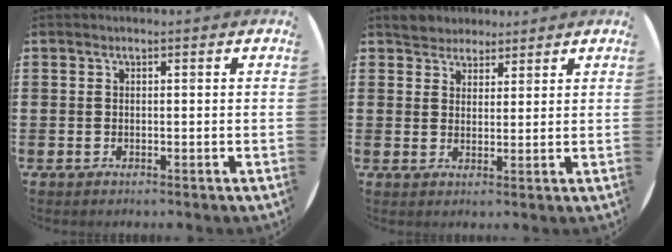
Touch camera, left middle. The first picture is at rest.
{"total": 3.5, "force": [3.2, 1.4, -0.3], "torque": [0.003, -0.002, 0.060]}